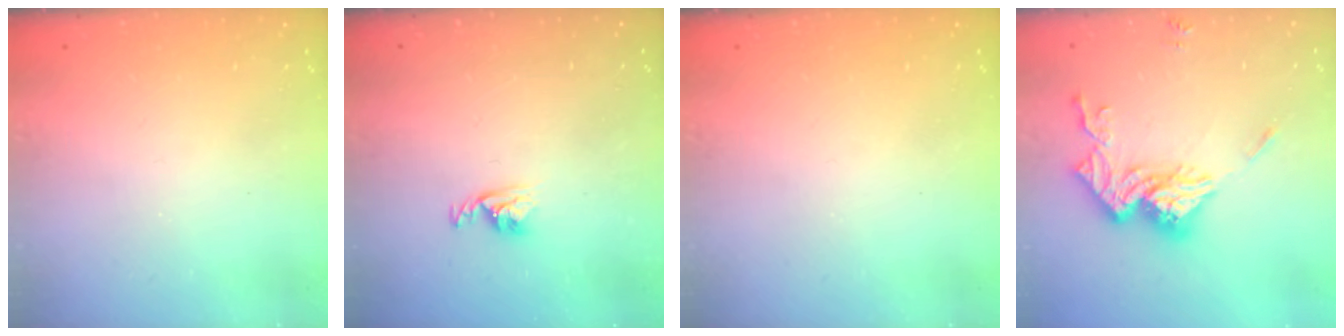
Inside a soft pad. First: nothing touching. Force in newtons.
{"total": 3.5, "press": 3.5, "slide": 0.5}
{"total": 0.0}
{"total": 15.8, "press": 15.7, "slide": 1.4}